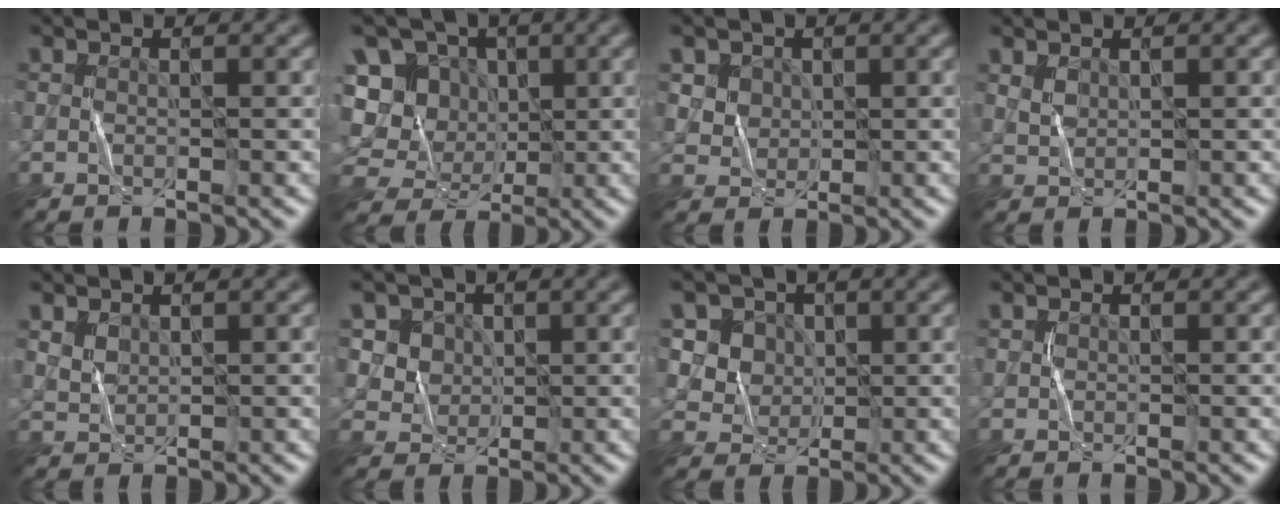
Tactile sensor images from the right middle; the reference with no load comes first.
{"total": 11.5, "force": [1.1, 10.7, 4.1], "torque": [-0.126, 0.025, 0.013]}
{"total": 4.1, "force": [2.1, 3.2, 1.6], "torque": [-0.048, 0.001, 0.044]}
{"total": 1.1, "force": [0.7, 0.6, 0.6], "torque": [-0.018, 0.001, 0.020]}
{"total": 1.6, "force": [0.9, 1.0, 0.7], "torque": [-0.020, 0.000, 0.024]}
{"total": 5.4, "force": [2.5, 4.3, 1.9], "torque": [-0.043, -0.004, 0.045]}
{"total": 6.0, "force": [2.5, 5.0, 2.4], "torque": [-0.049, -0.002, 0.041]}
{"total": 0.0}